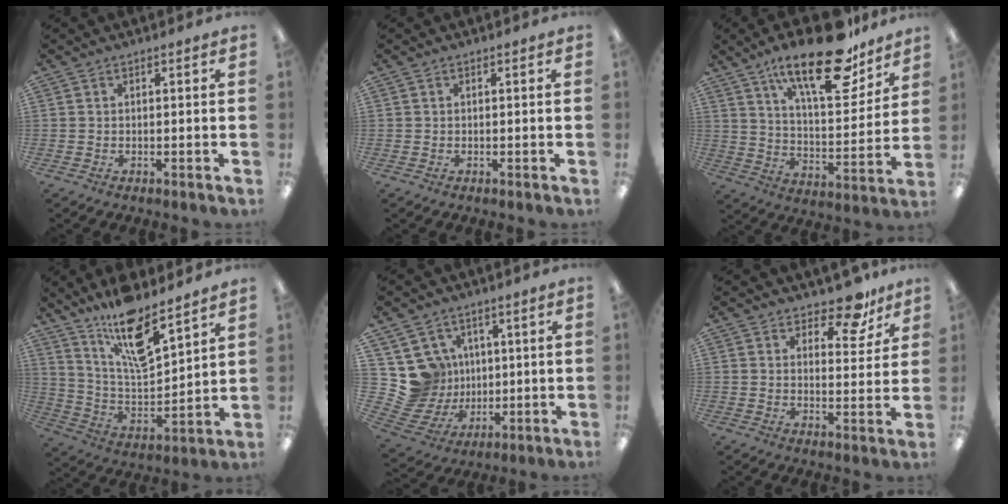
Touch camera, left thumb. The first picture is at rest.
{"total": 0.0}
{"total": 26.0, "force": [16.8, 9.5, 17.4], "torque": [-0.276, -0.092, 0.280]}
{"total": 15.3, "force": [11.5, 4.7, 9.0], "torque": [-0.159, -0.068, 0.195]}
{"total": 12.3, "force": [3.2, 11.6, 2.3], "torque": [-0.085, -0.030, 0.073]}
{"total": 9.0, "force": [6.9, 4.0, 4.2], "torque": [-0.048, -0.041, 0.118]}